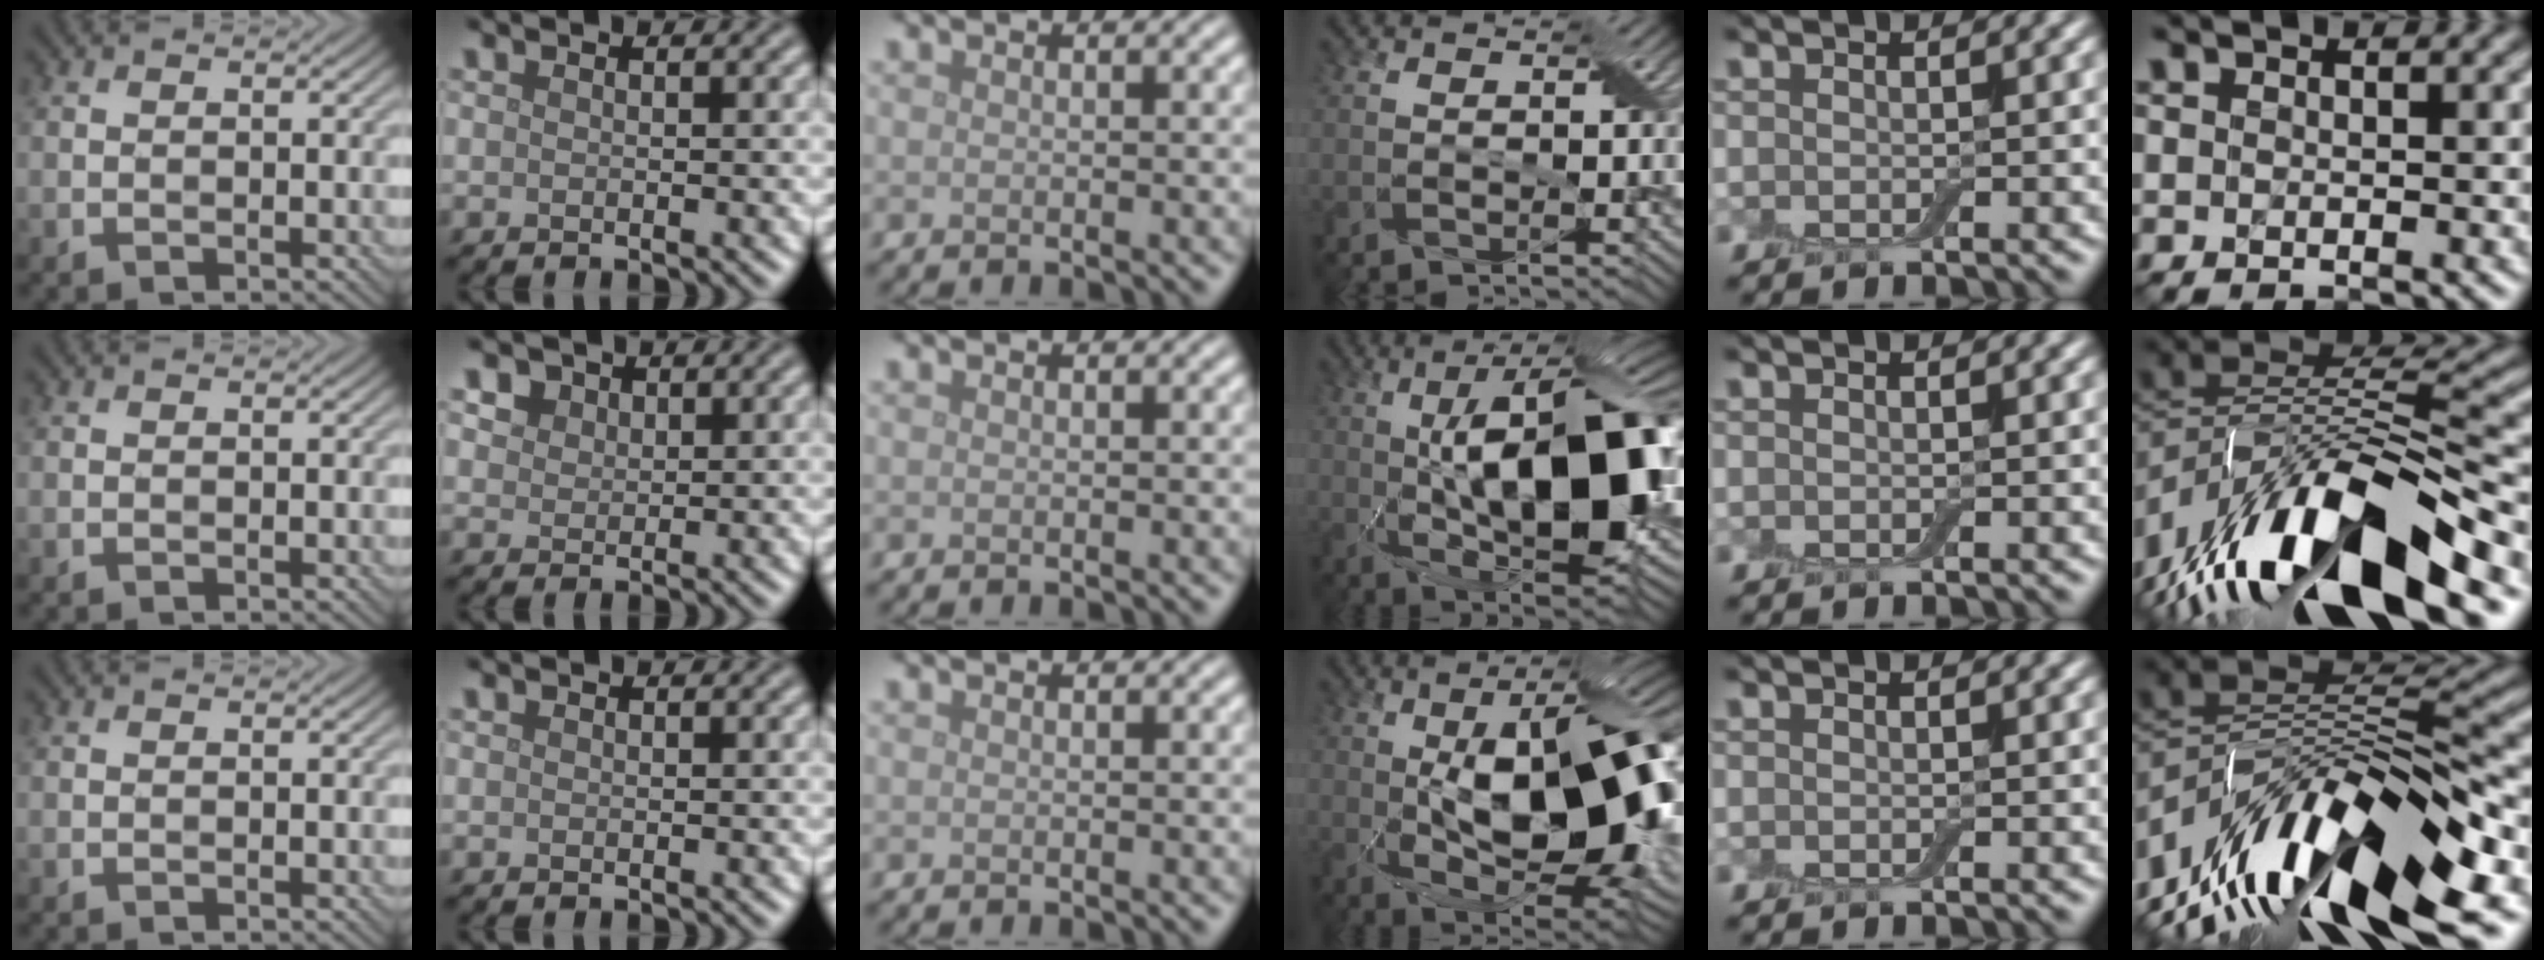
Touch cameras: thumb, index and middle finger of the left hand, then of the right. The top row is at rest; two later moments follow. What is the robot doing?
{"motion": "close", "object": "airpods case & airpods"}